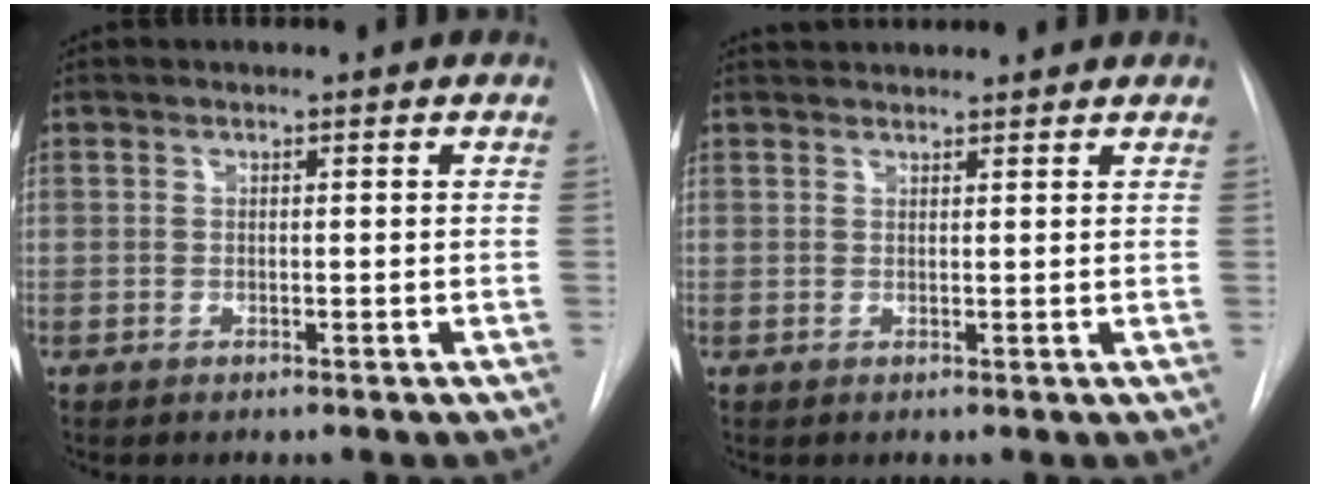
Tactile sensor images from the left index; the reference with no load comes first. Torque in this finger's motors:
{"motor_torque": [-0.34, -1.07, 0.12, 0.05]}